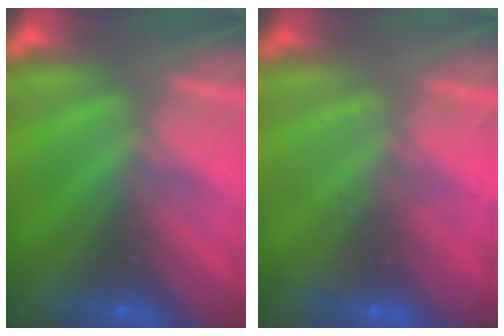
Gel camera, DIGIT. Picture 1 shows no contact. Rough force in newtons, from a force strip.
{"total": 1.8}